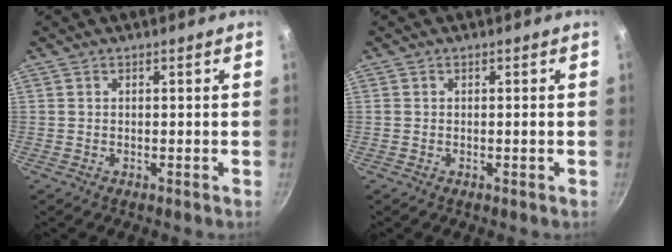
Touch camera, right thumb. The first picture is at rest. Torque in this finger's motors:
{"motor_torque": [-0.01, -0.22, 0.35, -0.01, -0.02]}